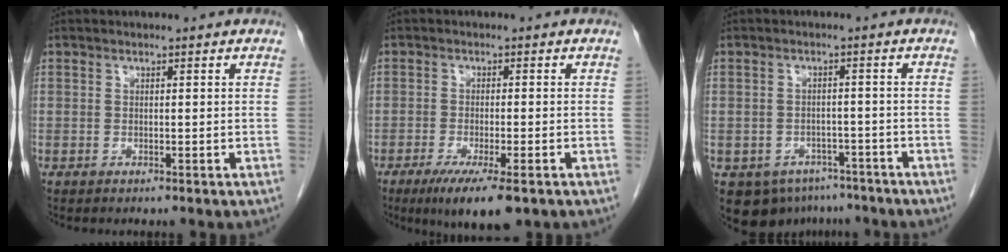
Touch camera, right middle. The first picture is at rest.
{"total": 8.1, "force": [-5.0, 1.4, 6.2], "torque": [-0.100, -0.021, -0.076]}
{"total": 8.9, "force": [-6.2, 6.0, 2.3], "torque": [-0.030, 0.005, -0.080]}